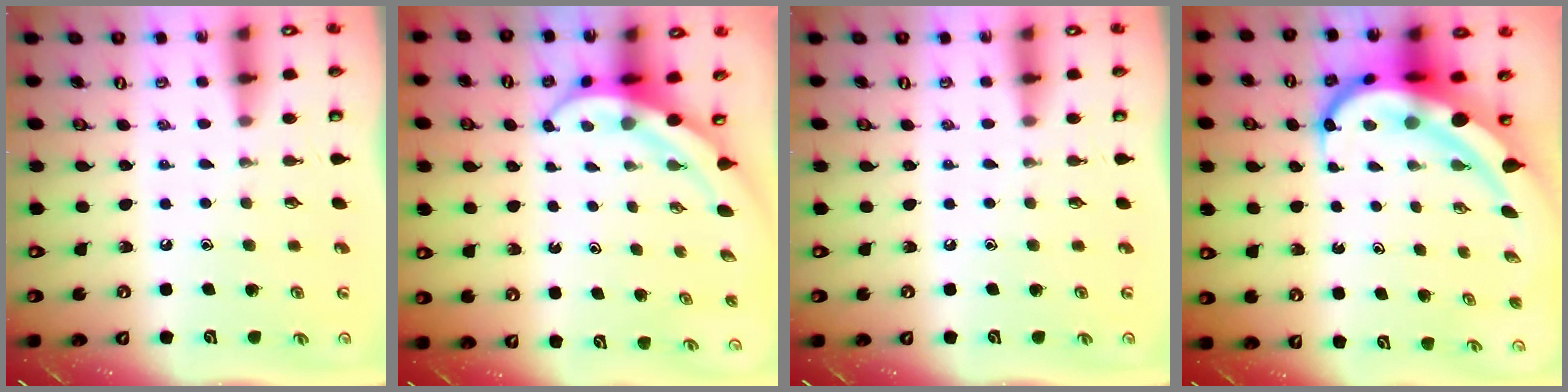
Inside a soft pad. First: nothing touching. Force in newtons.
{"total": 4.5, "press": 4.5, "slide": 0.4}
{"total": 0.0}
{"total": 12.8, "press": 12.7, "slide": 2.2}